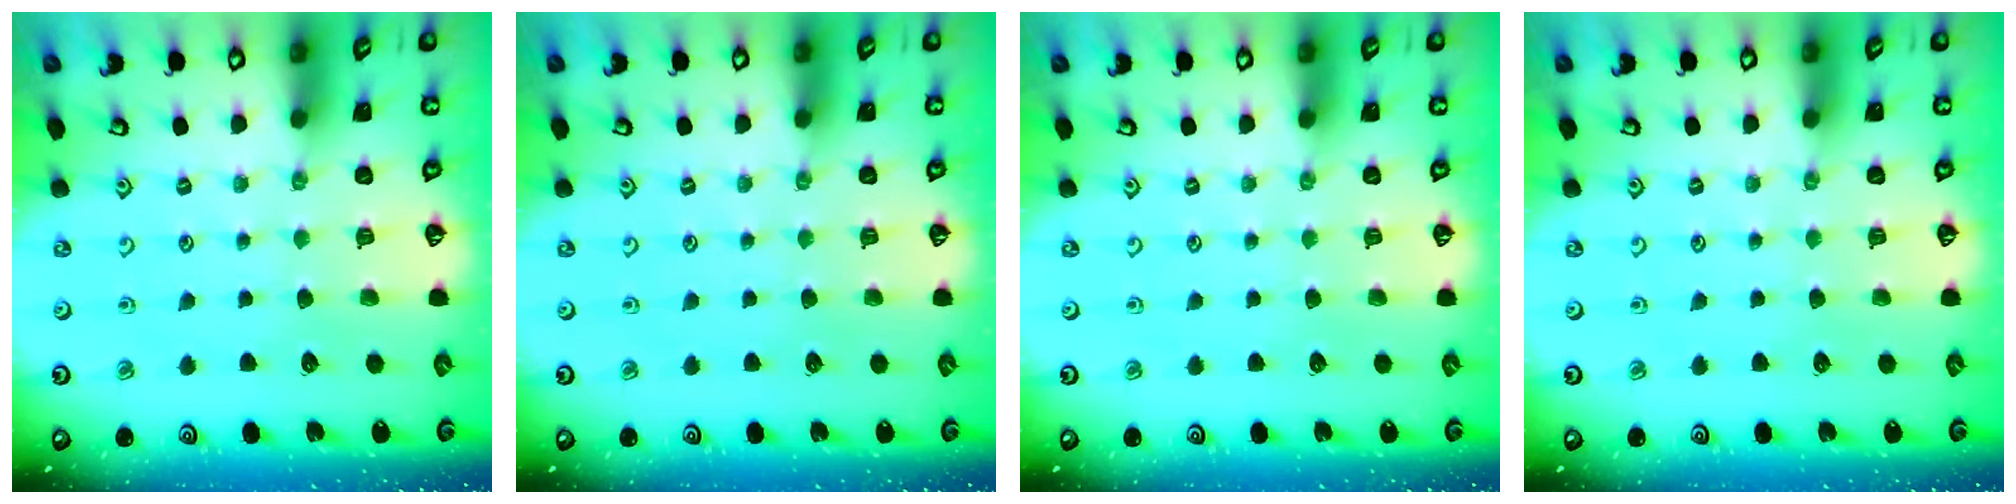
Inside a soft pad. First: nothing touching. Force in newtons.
{"total": 0.0}
{"total": 0.0}
{"total": 0.0}